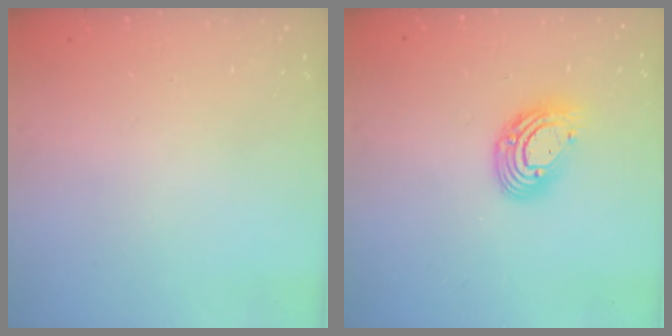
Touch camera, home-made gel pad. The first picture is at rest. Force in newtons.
{"total": 10.7, "press": 10.7, "slide": 0.8}